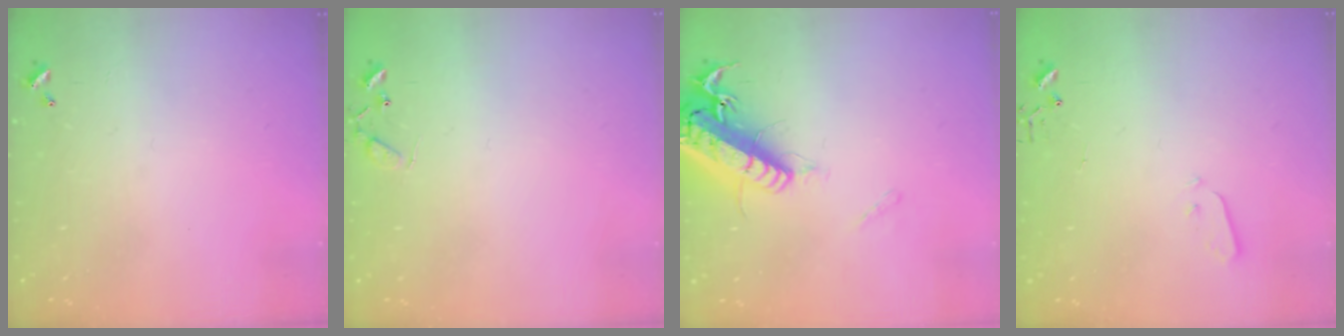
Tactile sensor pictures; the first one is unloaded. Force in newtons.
{"total": 5.6, "press": 5.6, "slide": 0.5}
{"total": 20.1, "press": 19.7, "slide": 3.9}
{"total": 2.5, "press": 2.5, "slide": 0.4}